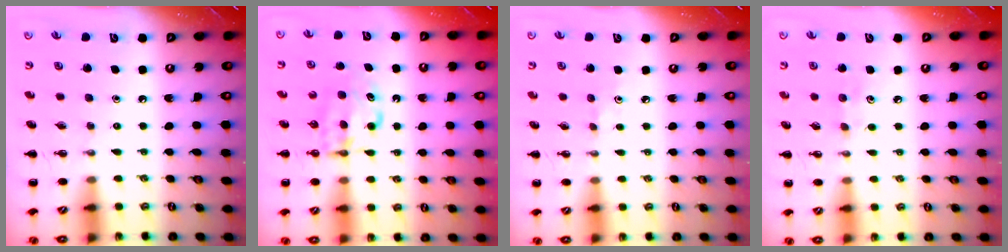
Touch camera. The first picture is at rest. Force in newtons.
{"total": 6.4, "press": 6.3, "slide": 0.6}
{"total": 2.7, "press": 2.5, "slide": 0.9}
{"total": 4.9, "press": 4.7, "slide": 1.3}